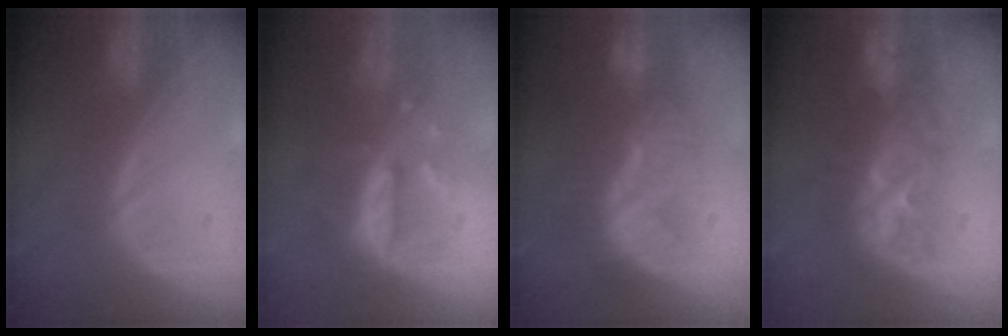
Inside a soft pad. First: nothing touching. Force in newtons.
{"total": 8.0, "press": 7.3, "slide": 3.3}
{"total": 8.0, "press": 7.8, "slide": 1.9}
{"total": 8.0, "press": 7.8, "slide": 2.1}